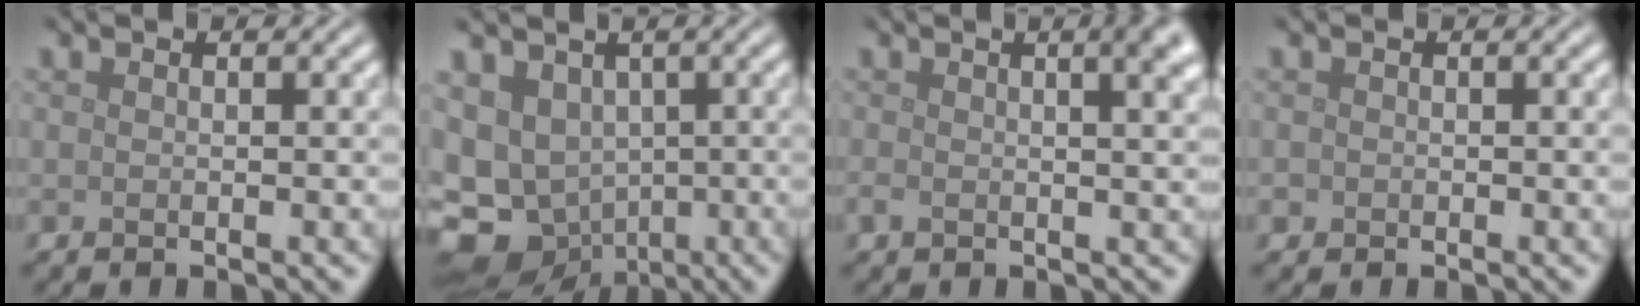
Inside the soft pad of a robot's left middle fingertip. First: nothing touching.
{"total": 10.4, "force": [-2.2, 9.0, 4.8], "torque": [-0.105, -0.032, -0.025]}
{"total": 5.0, "force": [1.4, 2.3, 4.3], "torque": [-0.036, 0.012, 0.014]}
{"total": 0.6, "force": [-0.2, 0.5, 0.0], "torque": [0.002, -0.005, -0.005]}